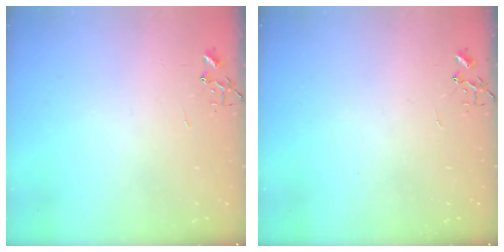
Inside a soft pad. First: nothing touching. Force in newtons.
{"total": 0.0}